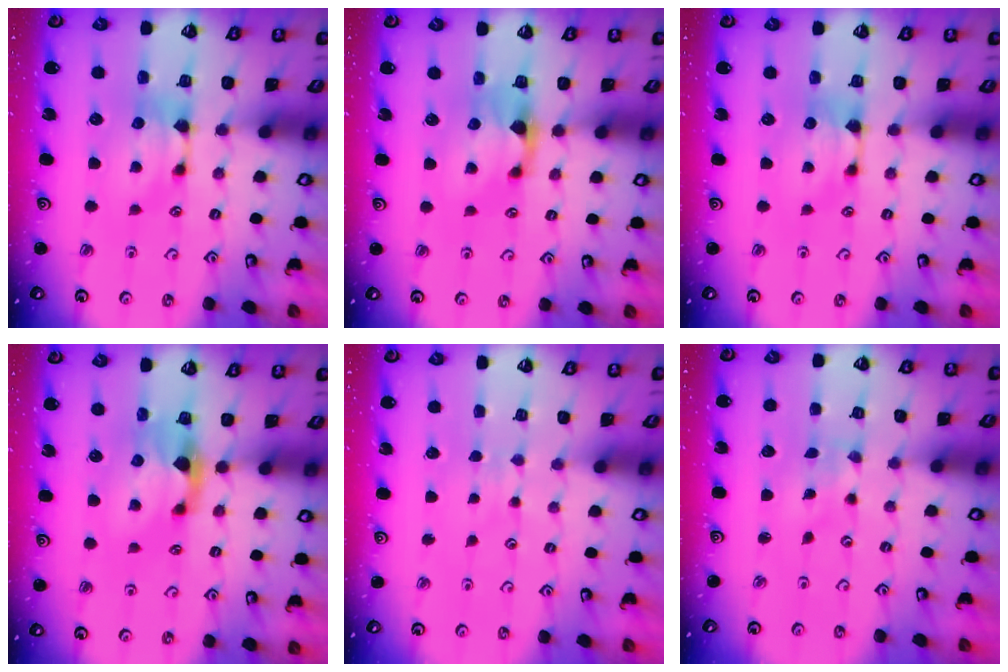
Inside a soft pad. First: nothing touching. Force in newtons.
{"total": 0.7, "press": 0.4, "slide": 0.6}
{"total": 0.0}
{"total": 2.0, "press": 1.6, "slide": 1.2}
{"total": 4.3, "press": 4.3, "slide": 0.3}
{"total": 5.9, "press": 5.8, "slide": 0.7}